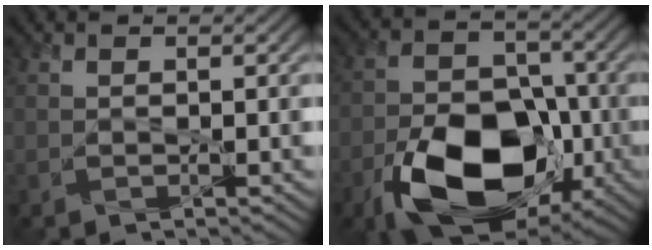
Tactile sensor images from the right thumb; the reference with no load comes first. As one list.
[{"total": 16.6, "force": [-7.7, 9.5, 11.2], "torque": [-0.194, -0.031, -0.140]}]